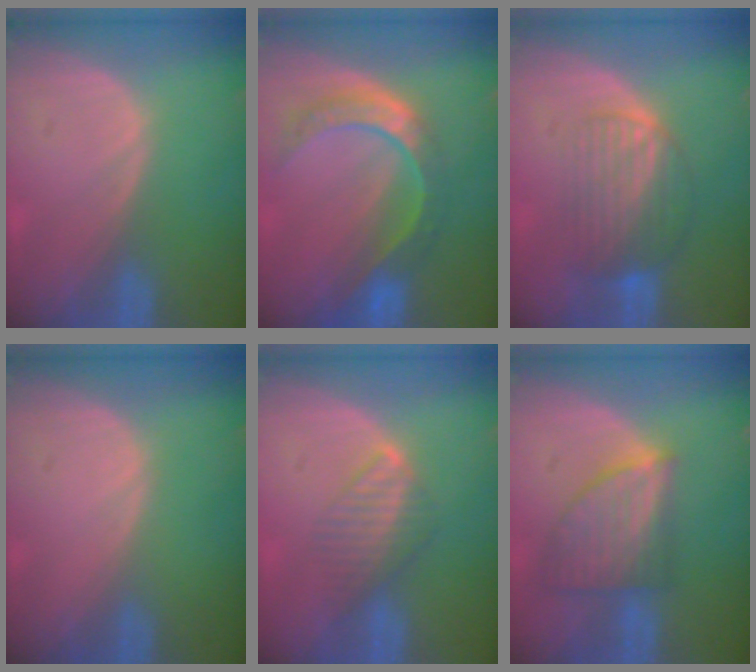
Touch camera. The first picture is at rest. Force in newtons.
{"total": 8.7, "press": 7.3, "slide": 4.7}
{"total": 6.9, "press": 6.5, "slide": 2.3}
{"total": 0.0}
{"total": 4.1, "press": 4.1, "slide": 0.8}
{"total": 7.4, "press": 6.8, "slide": 2.9}